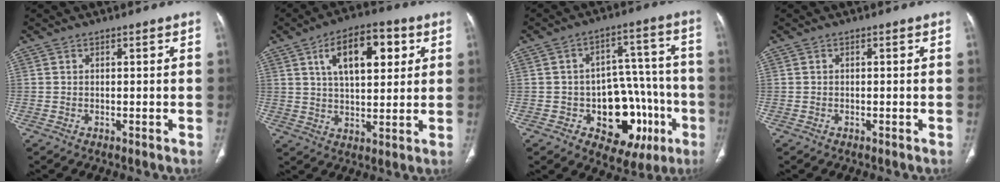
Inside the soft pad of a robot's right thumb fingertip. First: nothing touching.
{"total": 13.6, "force": [5.0, 6.6, 10.8], "torque": [-0.145, -0.005, 0.081]}
{"total": 17.9, "force": [-5.9, 11.4, 12.4], "torque": [-0.103, 0.048, -0.068]}
{"total": 0.0}